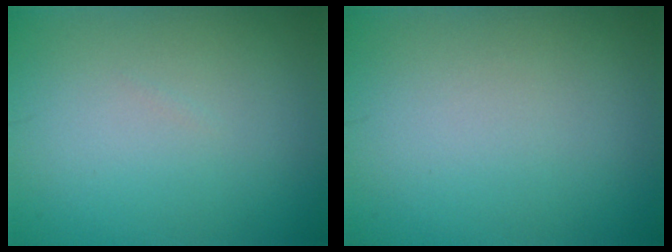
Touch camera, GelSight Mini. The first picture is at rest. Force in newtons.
{"total": 0.0}